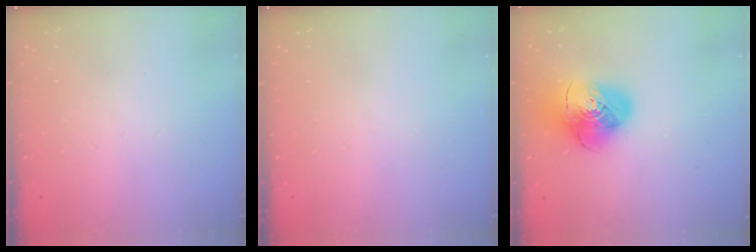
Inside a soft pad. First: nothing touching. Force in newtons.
{"total": 0.0}
{"total": 15.3, "press": 15.2, "slide": 1.8}